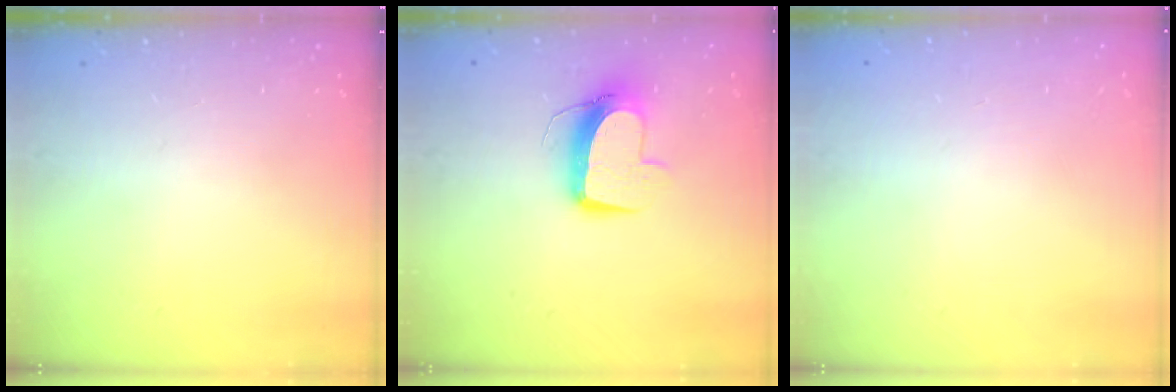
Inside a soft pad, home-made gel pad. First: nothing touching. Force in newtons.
{"total": 10.7, "press": 10.6, "slide": 1.1}
{"total": 0.0}